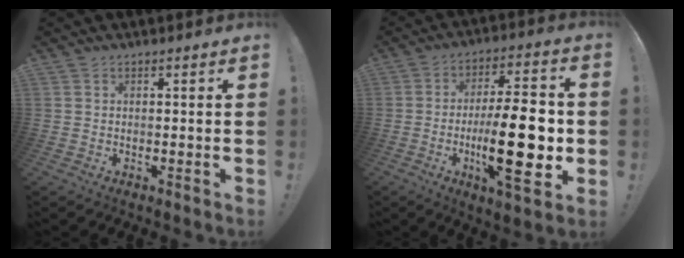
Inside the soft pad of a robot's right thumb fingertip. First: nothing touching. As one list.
[{"total": 21.6, "force": [-3.6, 7.2, 20.0], "torque": [-0.319, -0.001, -0.056]}]